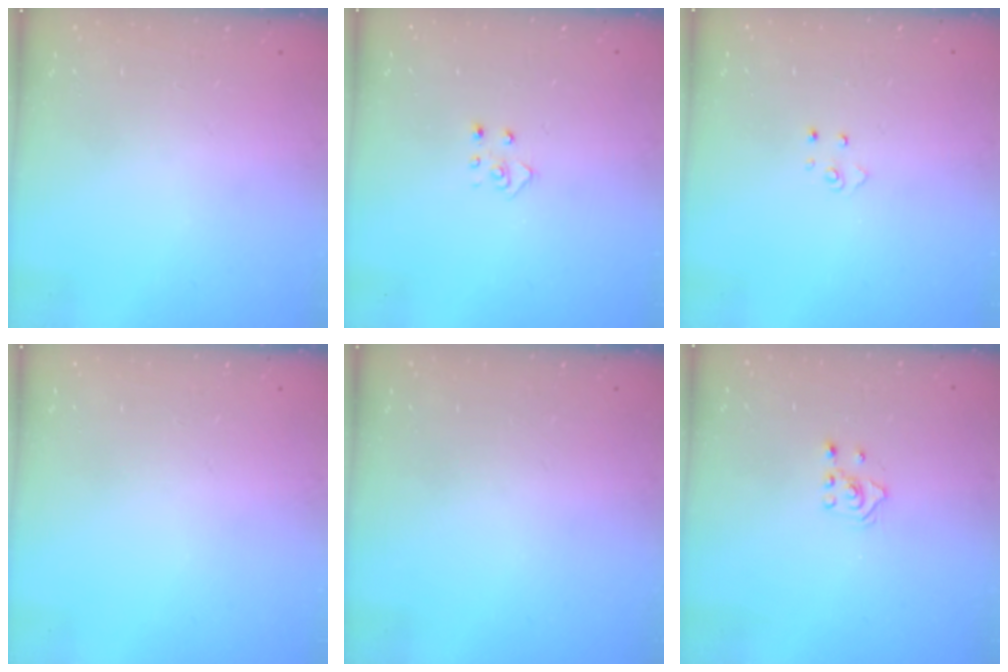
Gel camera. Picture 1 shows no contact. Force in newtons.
{"total": 3.8, "press": 3.8, "slide": 0.4}
{"total": 4.1, "press": 4.1, "slide": 0.4}
{"total": 0.0}
{"total": 0.0}
{"total": 2.4, "press": 2.2, "slide": 0.8}